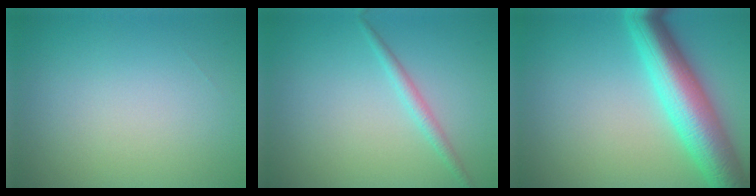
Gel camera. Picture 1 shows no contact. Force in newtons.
{"total": 1.5, "press": 1.5, "slide": 0.0}
{"total": 8.8, "press": 8.8, "slide": 0.0}